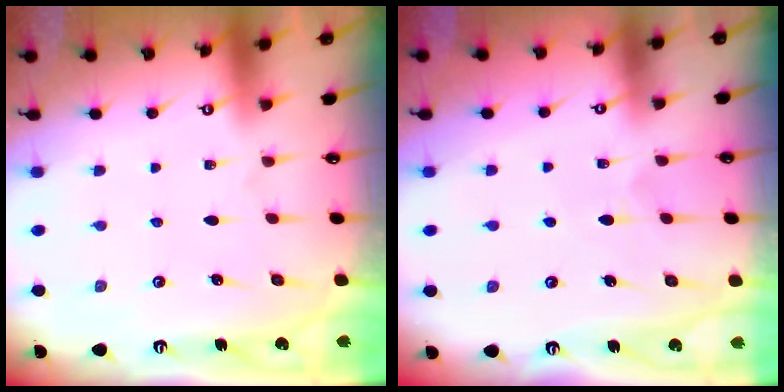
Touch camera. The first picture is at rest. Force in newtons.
{"total": 5.1, "press": 5.0, "slide": 0.5}